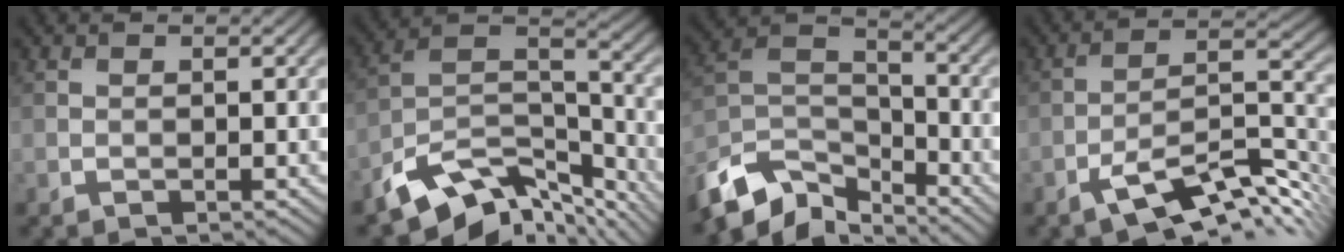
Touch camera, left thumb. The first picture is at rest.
{"total": 13.1, "force": [-9.5, 5.9, 6.8], "torque": [-0.142, -0.010, -0.156]}
{"total": 10.6, "force": [-8.1, 4.8, 4.9], "torque": [-0.107, -0.004, -0.167]}
{"total": 11.7, "force": [-7.5, 3.2, 8.4], "torque": [-0.136, -0.004, -0.130]}